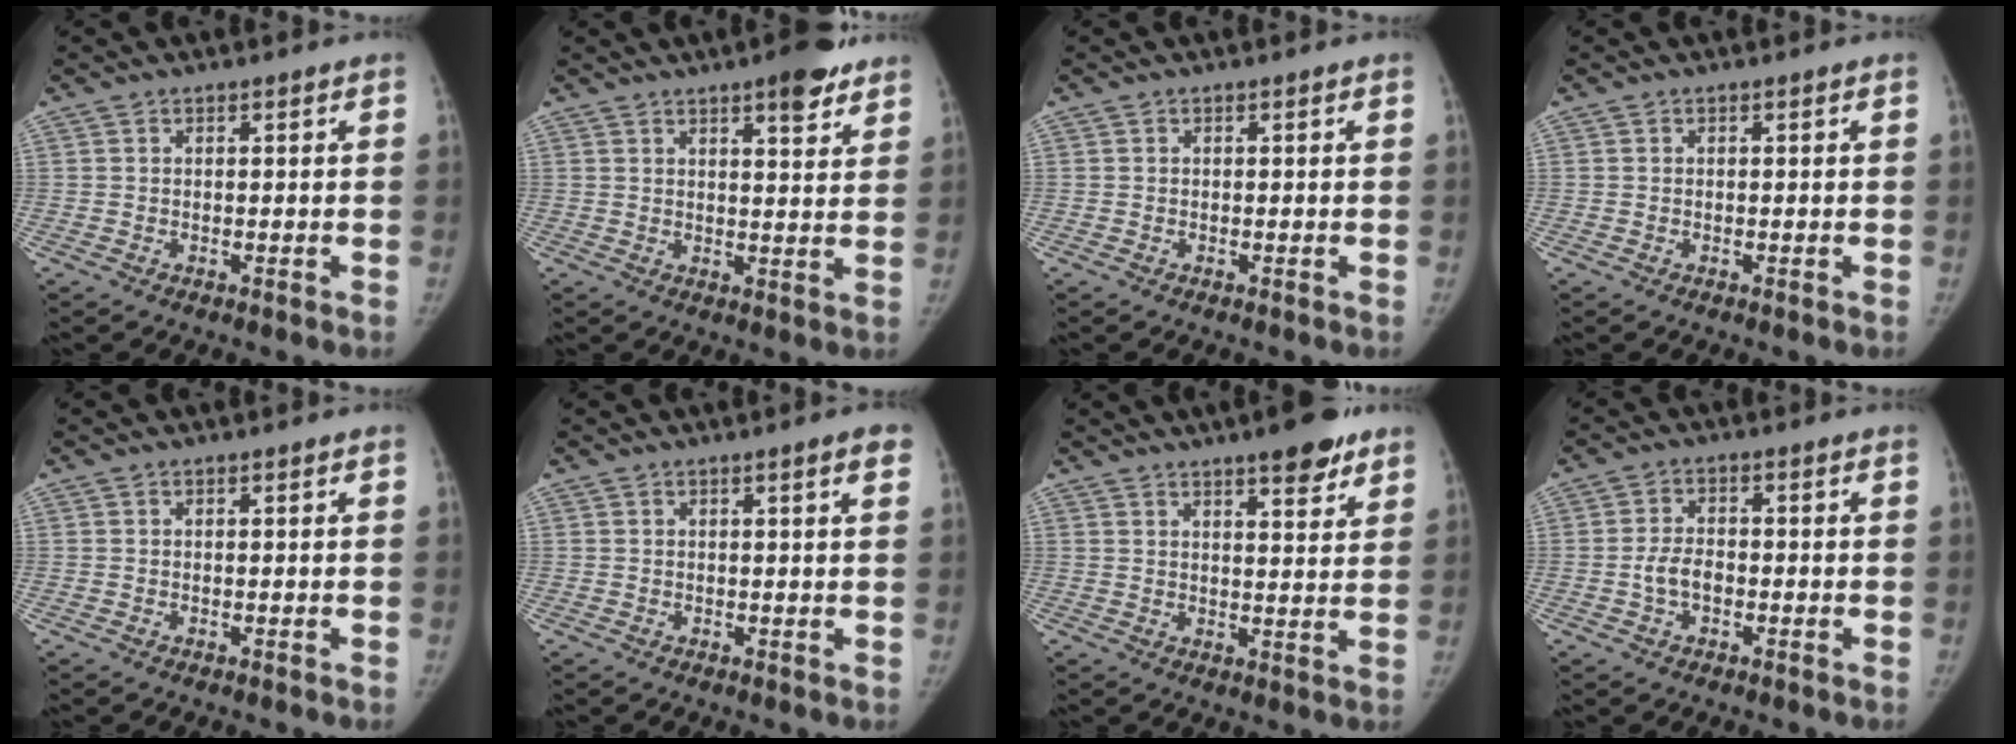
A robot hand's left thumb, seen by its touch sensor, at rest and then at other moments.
{"total": 7.6, "force": [5.1, 2.1, 5.2], "torque": [-0.053, -0.025, 0.065]}
{"total": 0.0}
{"total": 0.0}
{"total": 0.0}
{"total": 2.7, "force": [1.4, 0.2, 2.3], "torque": [-0.028, -0.002, 0.016]}
{"total": 8.5, "force": [5.8, 2.3, 5.8], "torque": [-0.058, -0.030, 0.077]}
{"total": 4.2, "force": [-1.1, 2.6, 3.0], "torque": [-0.056, 0.014, -0.022]}